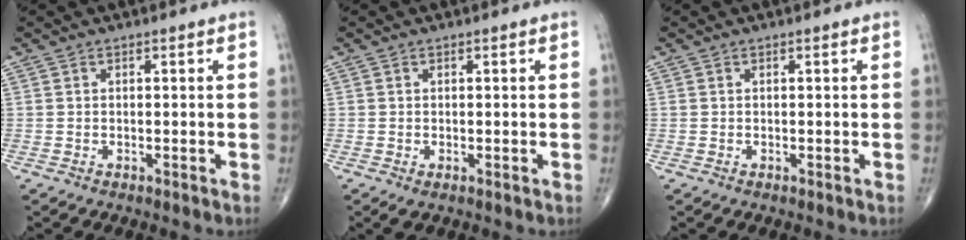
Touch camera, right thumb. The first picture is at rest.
{"total": 1.2, "force": [-0.3, 0.7, 0.9], "torque": [-0.015, 0.000, 0.001]}
{"total": 0.0}